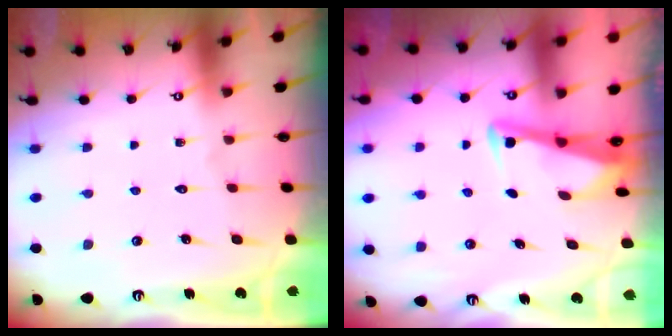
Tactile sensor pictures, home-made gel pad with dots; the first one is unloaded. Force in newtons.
{"total": 3.4, "press": 3.3, "slide": 0.4}